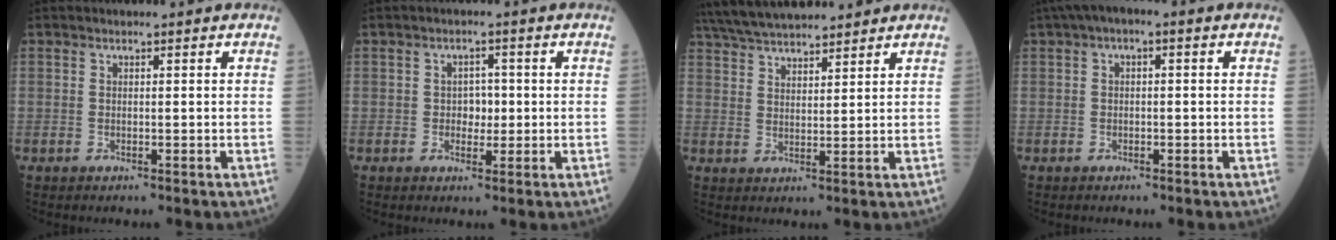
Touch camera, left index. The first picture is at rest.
{"total": 2.5, "force": [-0.1, 1.8, 1.8], "torque": [-0.022, 0.006, -0.001]}
{"total": 12.8, "force": [11.5, 2.5, 5.0], "torque": [-0.094, 0.038, 0.196]}
{"total": 3.6, "force": [1.1, 1.4, 3.2], "torque": [-0.055, 0.020, 0.012]}